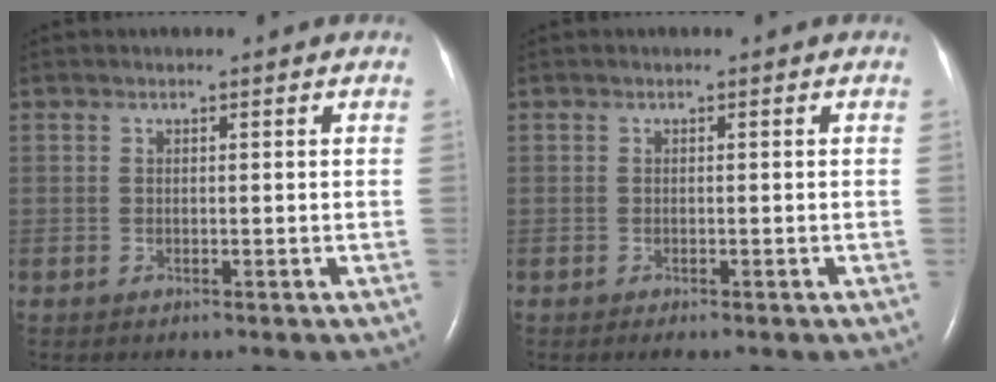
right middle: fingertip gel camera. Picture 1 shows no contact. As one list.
[{"total": 0.9, "force": [-0.6, 0.1, 0.6], "torque": [-0.008, -0.003, -0.008]}]